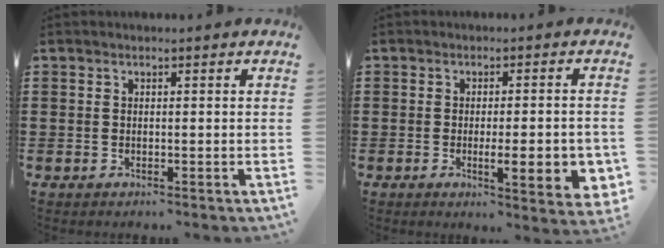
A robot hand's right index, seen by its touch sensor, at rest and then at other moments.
{"total": 6.8, "force": [-1.5, 1.4, 6.5], "torque": [-0.087, -0.013, -0.022]}